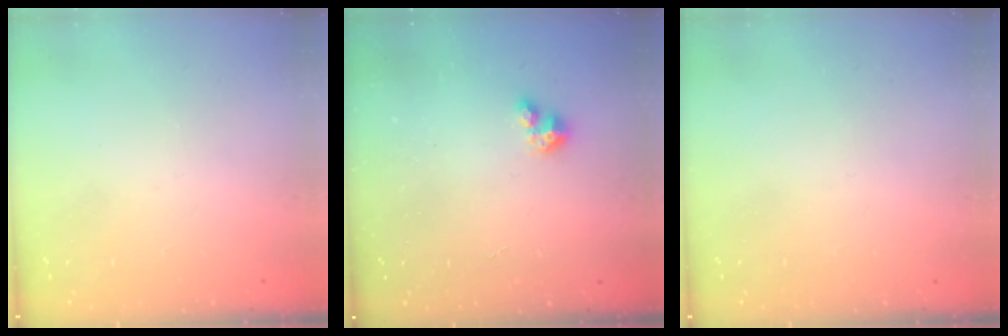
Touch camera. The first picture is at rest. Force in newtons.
{"total": 2.9, "press": 2.9, "slide": 0.2}
{"total": 0.0}